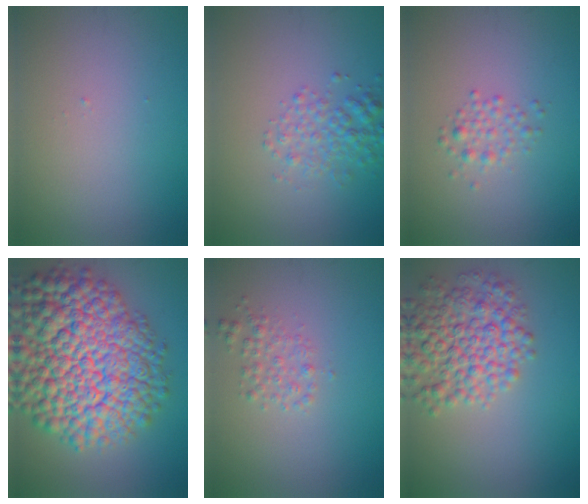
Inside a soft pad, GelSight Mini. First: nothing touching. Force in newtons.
{"total": 2.9, "press": 2.9, "slide": 0.1}
{"total": 1.6, "press": 1.6, "slide": 0.0}
{"total": 16.1, "press": 16.1, "slide": 0.6}
{"total": 1.7, "press": 1.7, "slide": 0.1}
{"total": 7.0, "press": 7.0, "slide": 0.2}